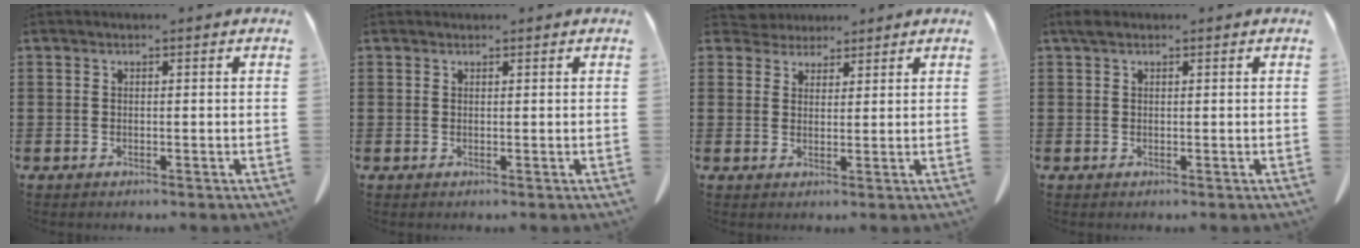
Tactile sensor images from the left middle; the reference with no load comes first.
{"total": 0.6, "force": [0.5, 0.3, 0.0], "torque": [-0.001, 0.000, 0.010]}
{"total": 3.1, "force": [2.9, 1.0, 0.0], "torque": [-0.011, -0.004, 0.056]}
{"total": 1.2, "force": [0.7, 0.8, 0.6], "torque": [-0.016, 0.003, 0.013]}